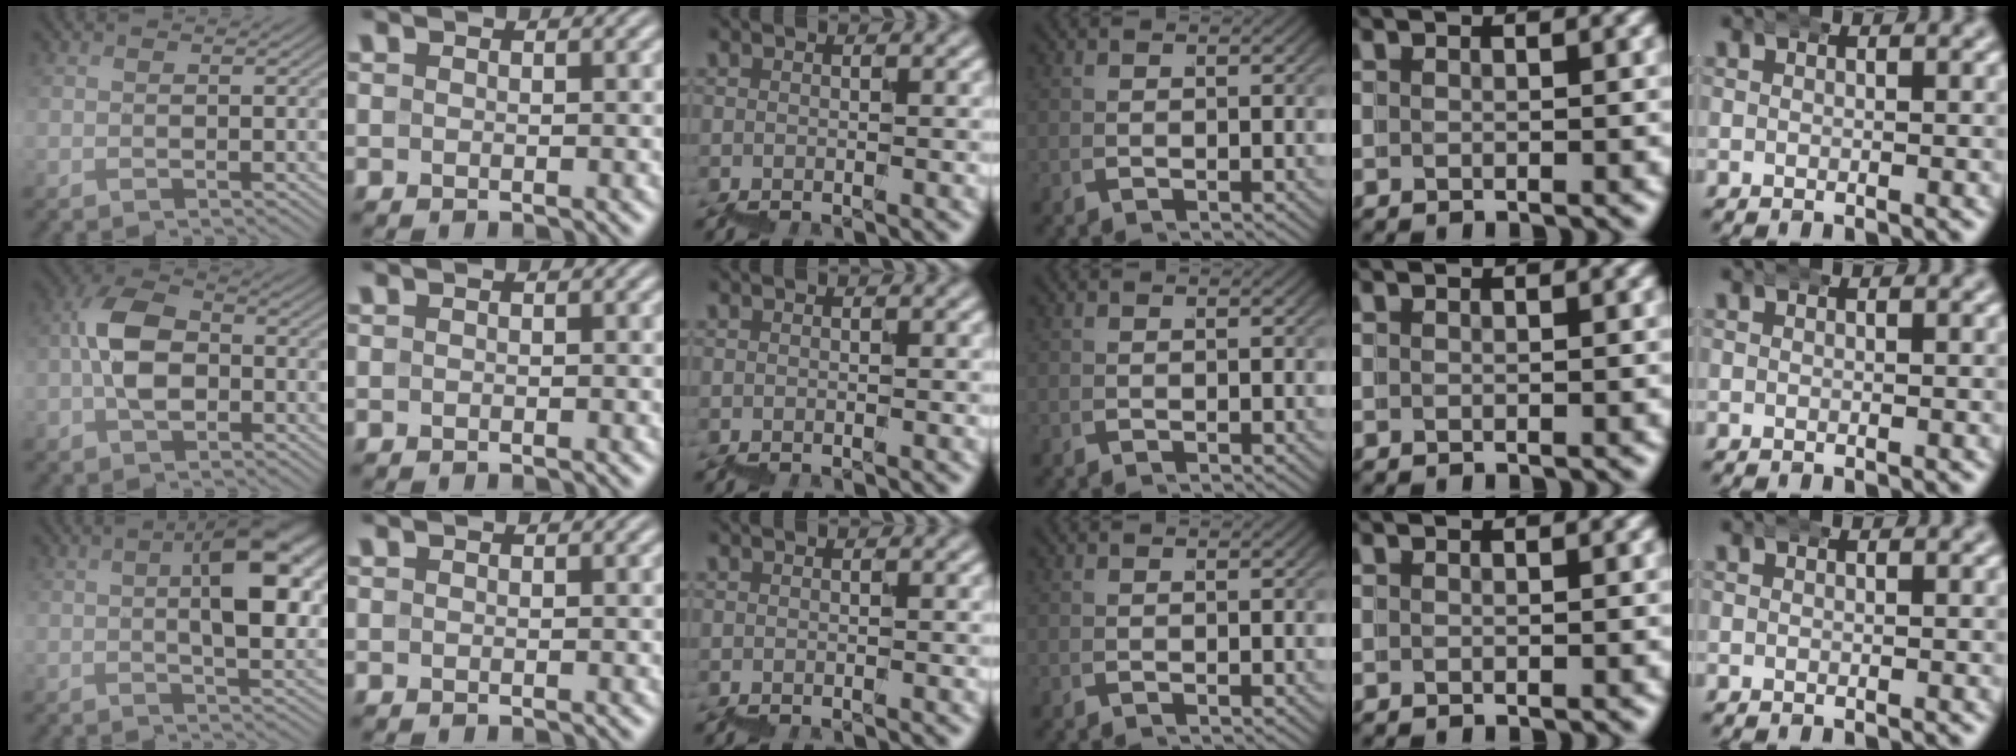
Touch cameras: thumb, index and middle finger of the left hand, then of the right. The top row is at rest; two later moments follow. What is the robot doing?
{"motion": "wrap", "object": "bandana"}